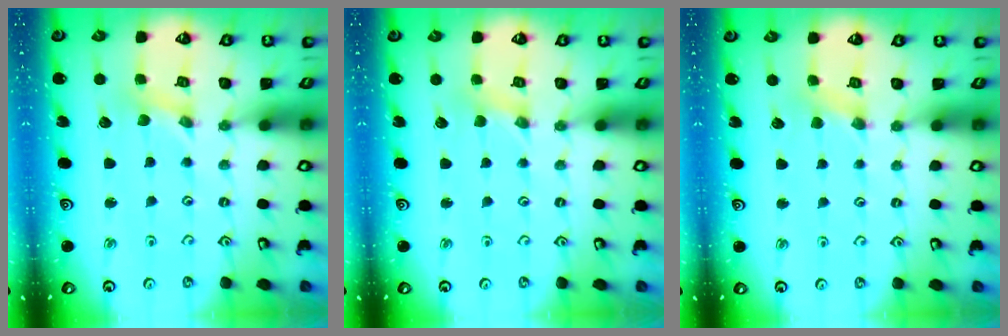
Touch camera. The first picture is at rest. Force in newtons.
{"total": 0.7, "press": 0.7, "slide": 0.1}
{"total": 2.2, "press": 2.2, "slide": 0.5}